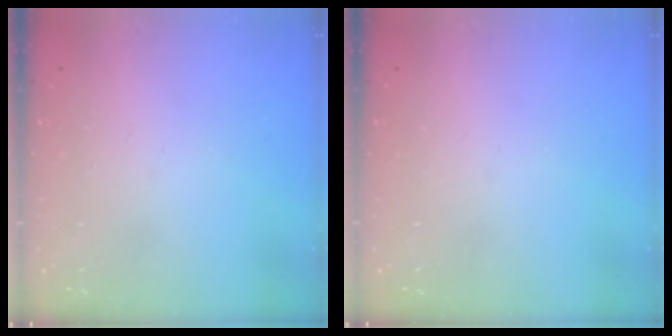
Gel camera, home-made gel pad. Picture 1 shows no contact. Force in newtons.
{"total": 0.0}